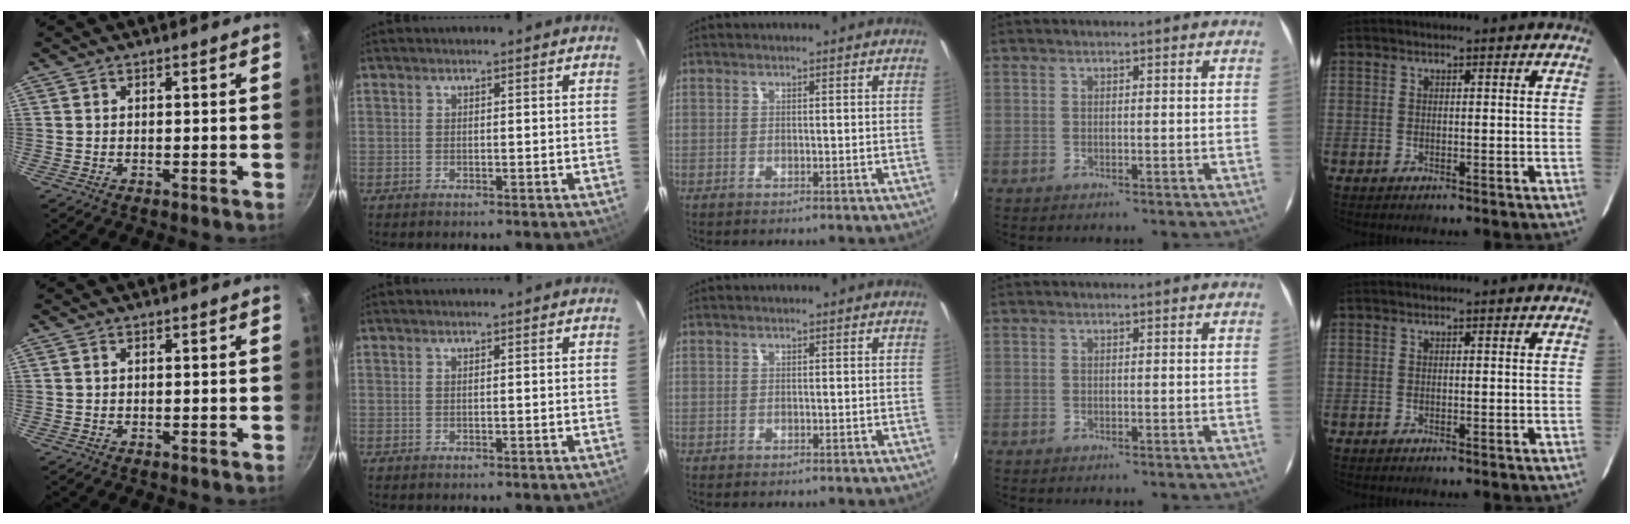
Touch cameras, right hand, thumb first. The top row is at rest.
{}